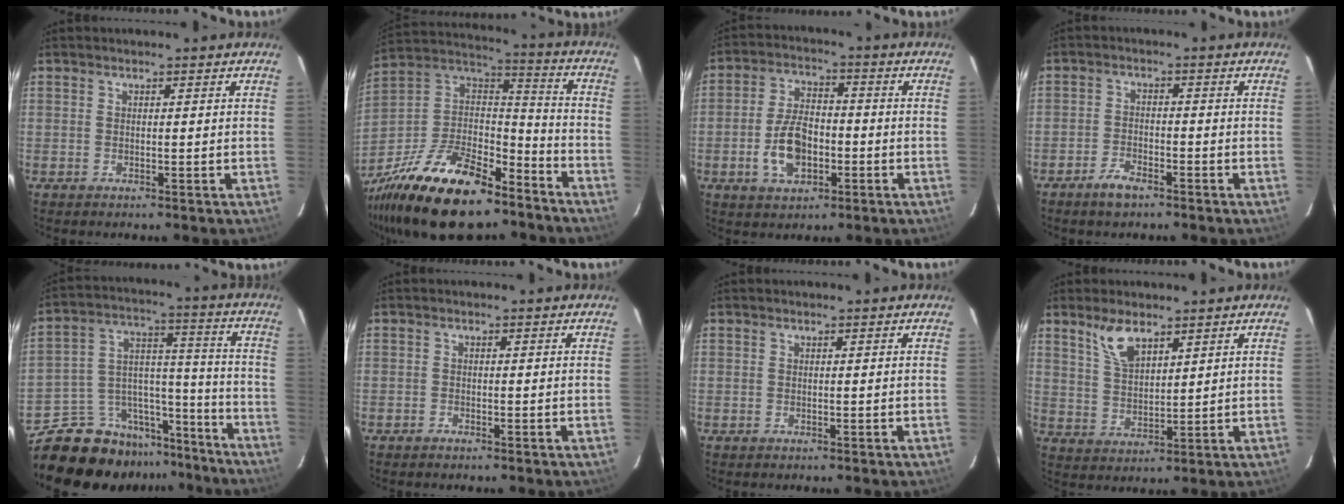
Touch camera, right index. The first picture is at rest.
{"total": 27.9, "force": [-18.8, 12.0, 16.8], "torque": [-0.337, -0.001, -0.307]}
{"total": 9.2, "force": [-2.9, 5.3, 7.0], "torque": [-0.142, 0.010, -0.043]}
{"total": 4.2, "force": [-3.2, 1.7, 2.2], "torque": [-0.057, 0.000, -0.061]}
{"total": 16.6, "force": [-14.2, 8.0, 3.2], "torque": [-0.065, 0.070, -0.214]}
{"total": 0.7, "force": [-0.7, 0.3, 0.0], "torque": [-0.005, 0.003, -0.014]}
{"total": 0.0}
{"total": 6.5, "force": [4.4, 2.6, 4.0], "torque": [-0.074, 0.004, 0.093]}